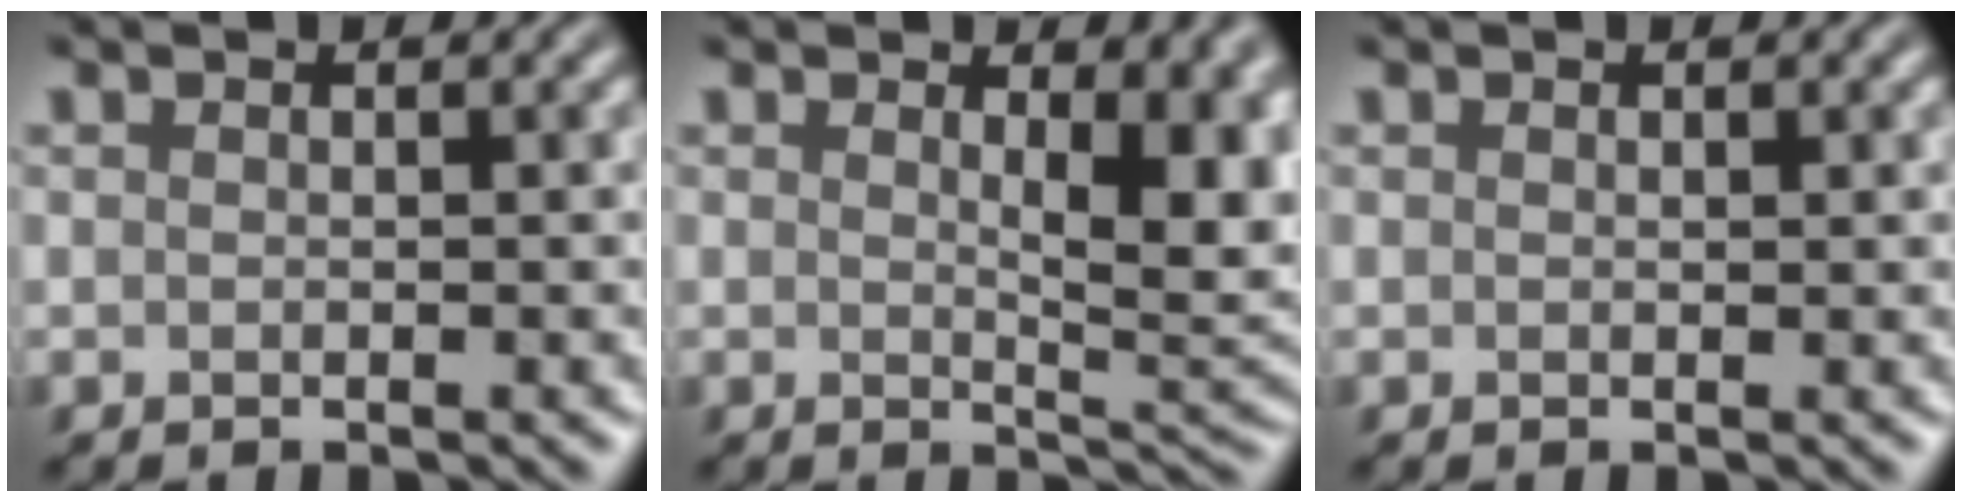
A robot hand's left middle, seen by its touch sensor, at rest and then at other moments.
{"total": 5.9, "force": [1.5, 2.1, 5.3], "torque": [-0.062, -0.011, 0.031]}
{"total": 0.0}